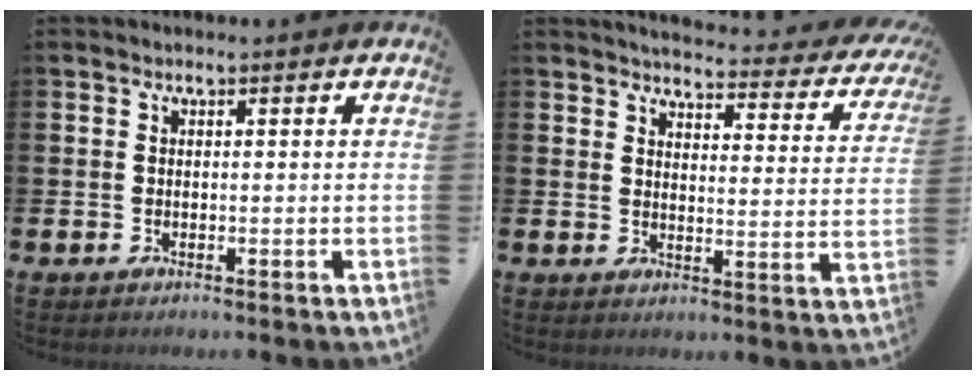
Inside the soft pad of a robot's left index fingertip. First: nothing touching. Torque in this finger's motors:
{"motor_torque": [0.97, -1.17, 0.41, 0.05]}